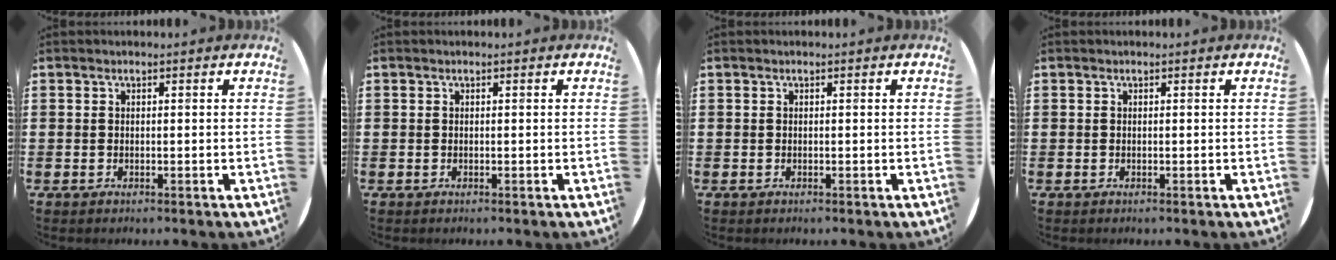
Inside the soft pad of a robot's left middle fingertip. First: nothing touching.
{"total": 0.0}
{"total": 0.0}
{"total": 0.0}